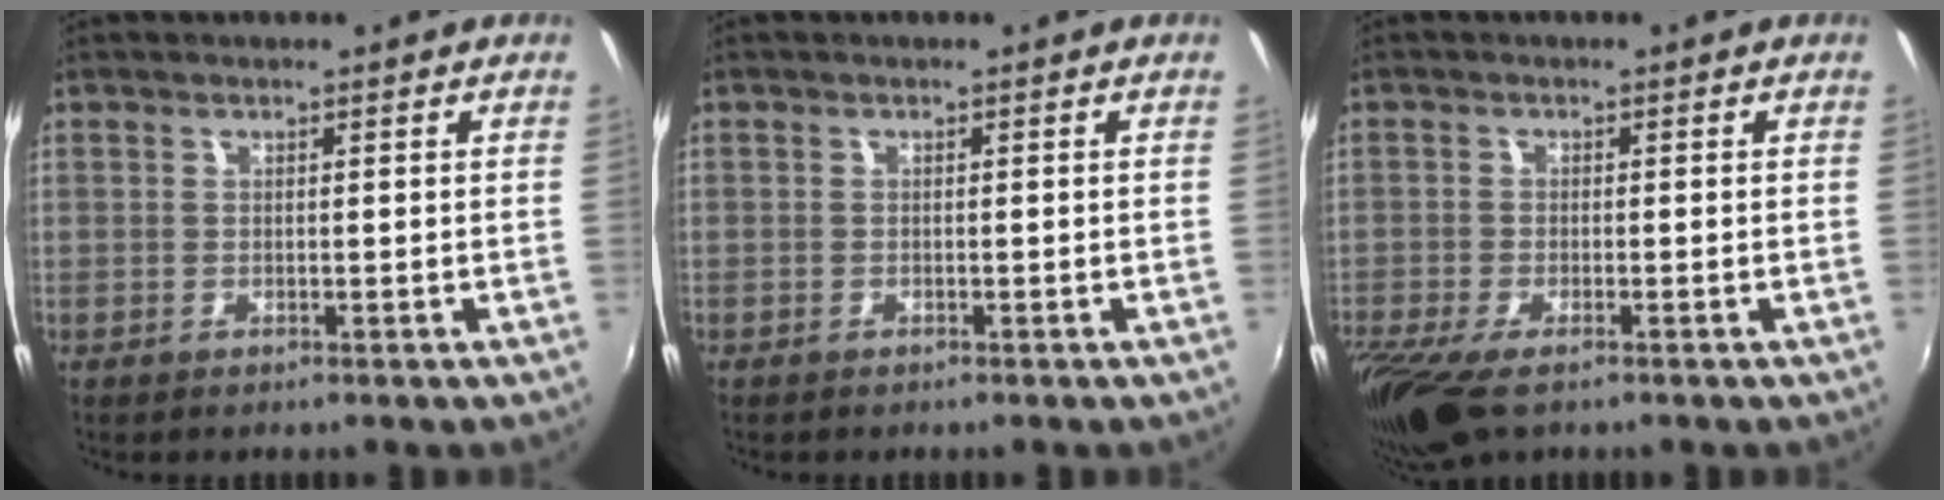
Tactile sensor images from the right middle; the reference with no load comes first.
{"total": 0.7, "force": [-0.6, 0.3, 0.0], "torque": [-0.002, 0.000, -0.011]}
{"total": 10.0, "force": [-6.9, 3.2, 6.5], "torque": [-0.155, -0.048, -0.132]}